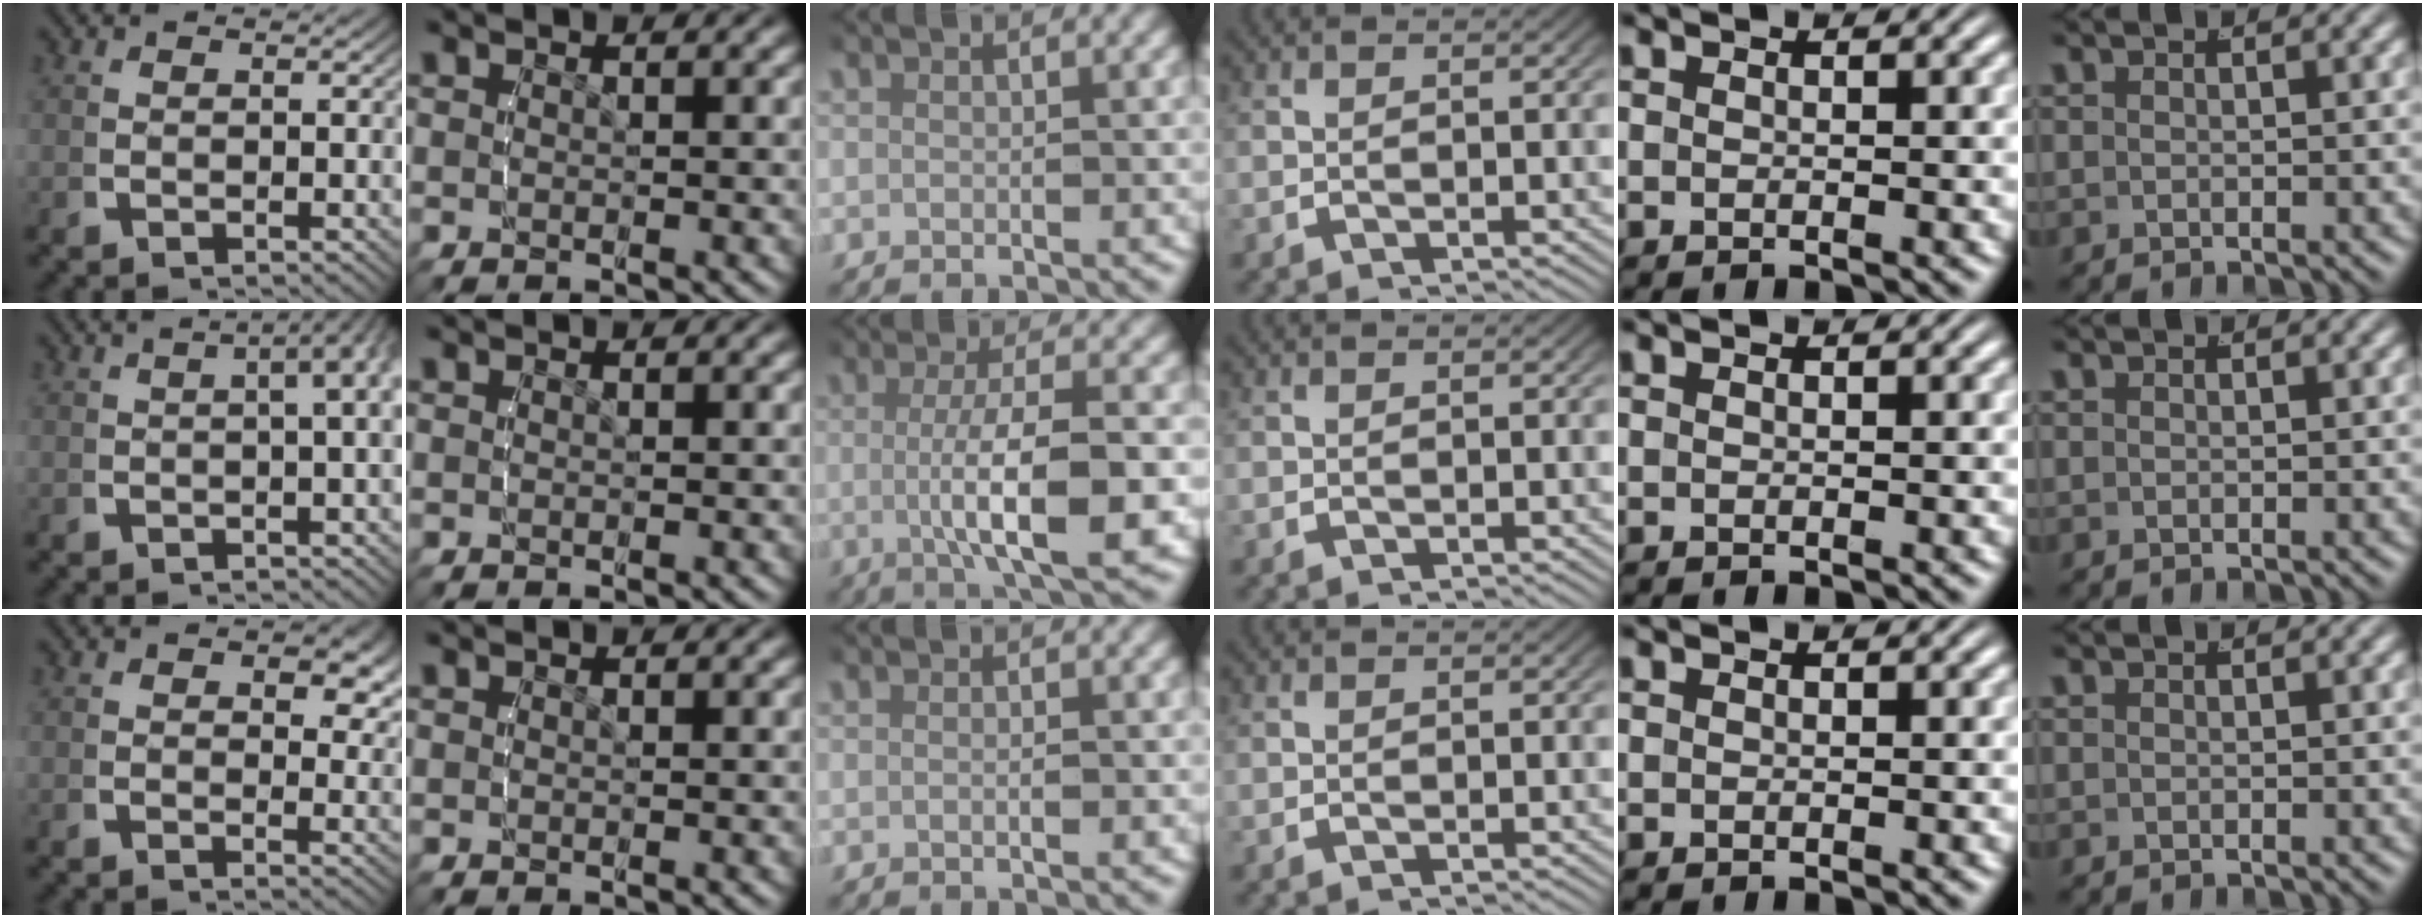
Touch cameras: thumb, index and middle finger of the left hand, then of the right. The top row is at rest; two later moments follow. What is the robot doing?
{"motion": "lift_and_place", "object": "cubes"}